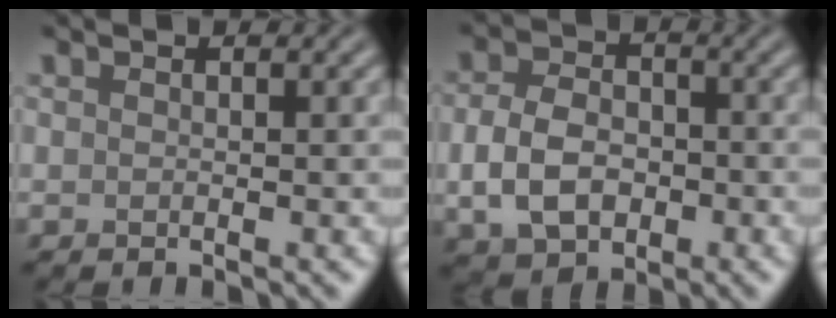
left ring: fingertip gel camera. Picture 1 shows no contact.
{"total": 5.5, "force": [-1.1, 3.9, 3.6], "torque": [-0.079, -0.004, -0.024]}